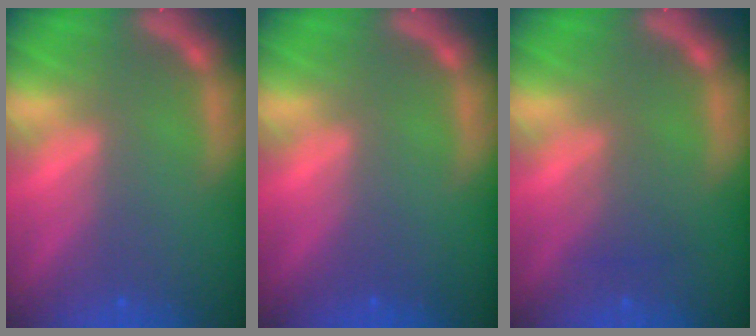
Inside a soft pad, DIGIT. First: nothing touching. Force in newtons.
{"total": 0.0}
{"total": 2.0}